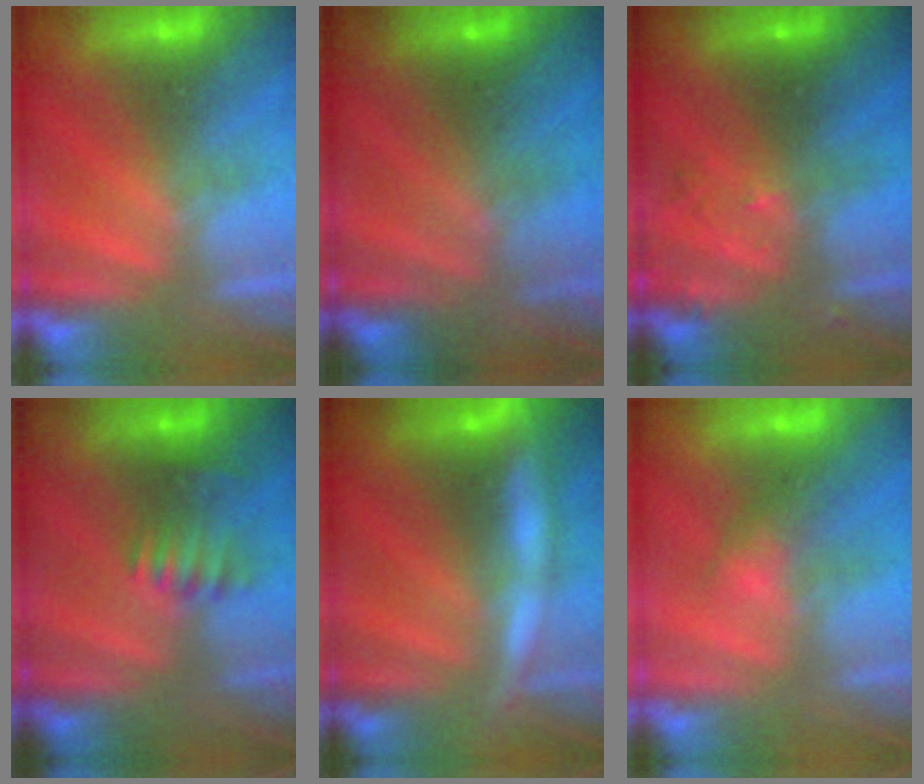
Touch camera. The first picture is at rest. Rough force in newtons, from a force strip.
{"total": 7.4}
{"total": 2.8}
{"total": 3.6}
{"total": 8.3}
{"total": 2.9}